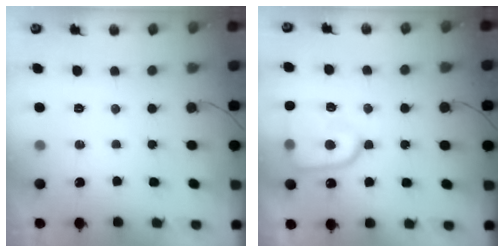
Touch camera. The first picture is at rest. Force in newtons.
{"total": 13.5, "press": 13.5, "slide": 1.3}